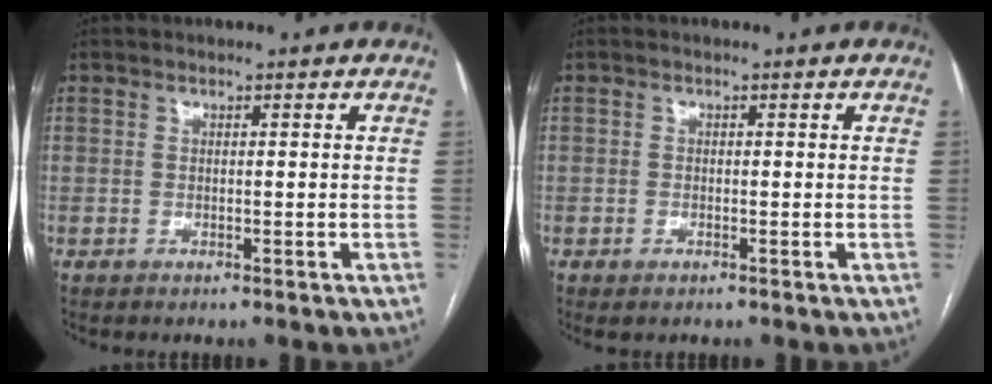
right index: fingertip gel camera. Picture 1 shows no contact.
{"total": 0.8, "force": [-0.5, 0.4, 0.5], "torque": [-0.008, 0.000, -0.003]}